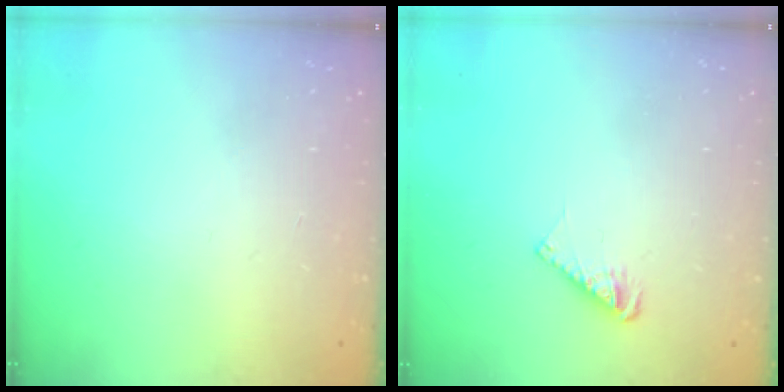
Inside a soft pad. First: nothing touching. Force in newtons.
{"total": 3.9, "press": 3.9, "slide": 0.4}